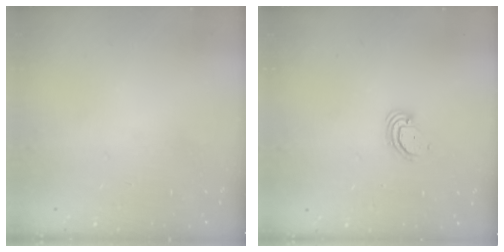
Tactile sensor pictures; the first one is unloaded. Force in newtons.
{"total": 2.9, "press": 2.9, "slide": 0.2}